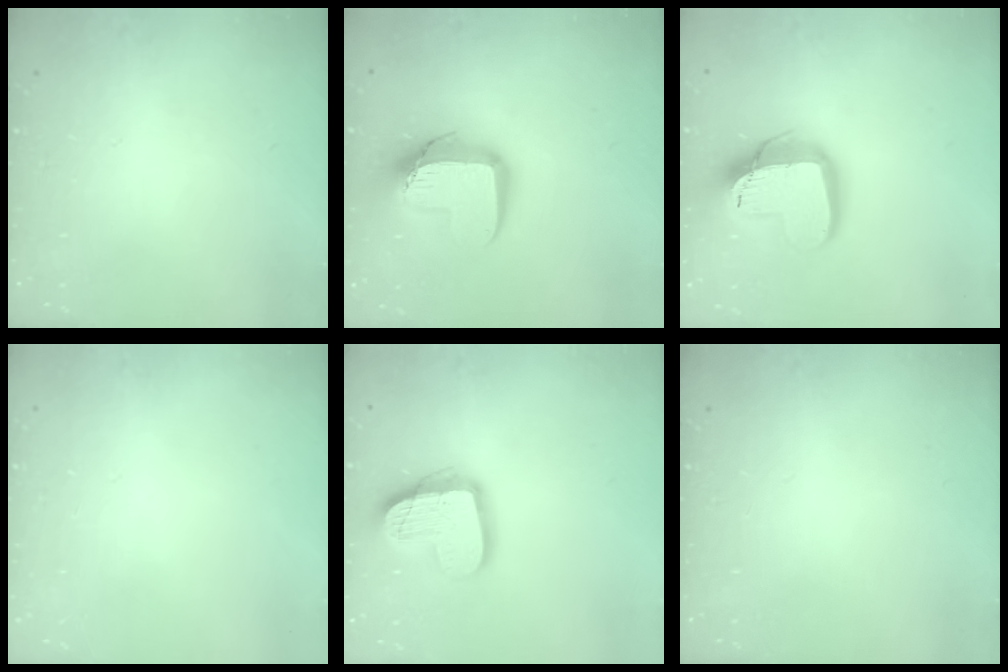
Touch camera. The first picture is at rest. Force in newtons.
{"total": 13.3, "press": 13.3, "slide": 1.4}
{"total": 18.9, "press": 18.8, "slide": 1.5}
{"total": 0.0}
{"total": 15.9, "press": 15.9, "slide": 1.2}
{"total": 0.0}